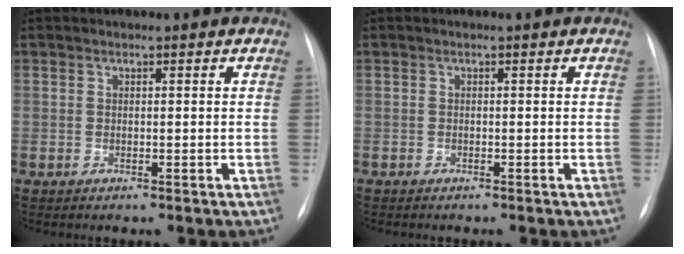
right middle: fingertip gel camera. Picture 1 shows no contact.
{"total": 0.0}